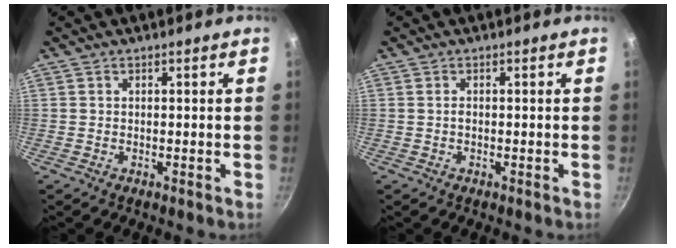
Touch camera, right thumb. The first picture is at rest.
{"total": 1.2, "force": [-0.3, 0.7, 1.0], "torque": [-0.018, 0.004, -0.006]}